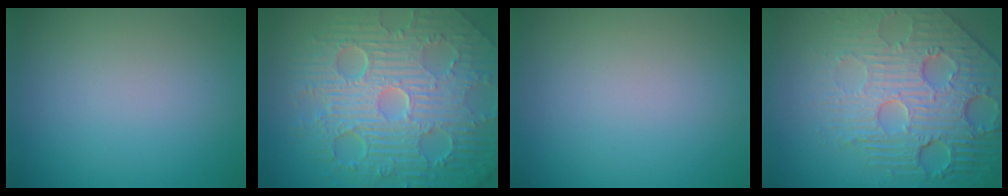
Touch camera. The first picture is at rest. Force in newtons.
{"total": 11.8, "press": 7.5, "slide": 9.0}
{"total": 0.0}
{"total": 8.6, "press": 5.9, "slide": 6.2}